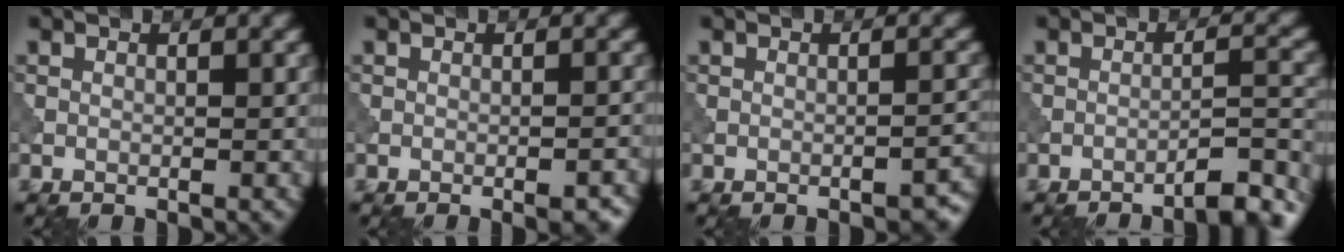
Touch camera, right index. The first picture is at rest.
{"total": 2.5, "force": [-1.6, 0.6, 1.8], "torque": [-0.026, 0.001, -0.022]}
{"total": 2.3, "force": [-1.9, 0.5, 1.3], "torque": [-0.011, 0.008, -0.026]}
{"total": 4.8, "force": [-3.9, 0.6, 2.7], "torque": [-0.028, 0.018, -0.059]}